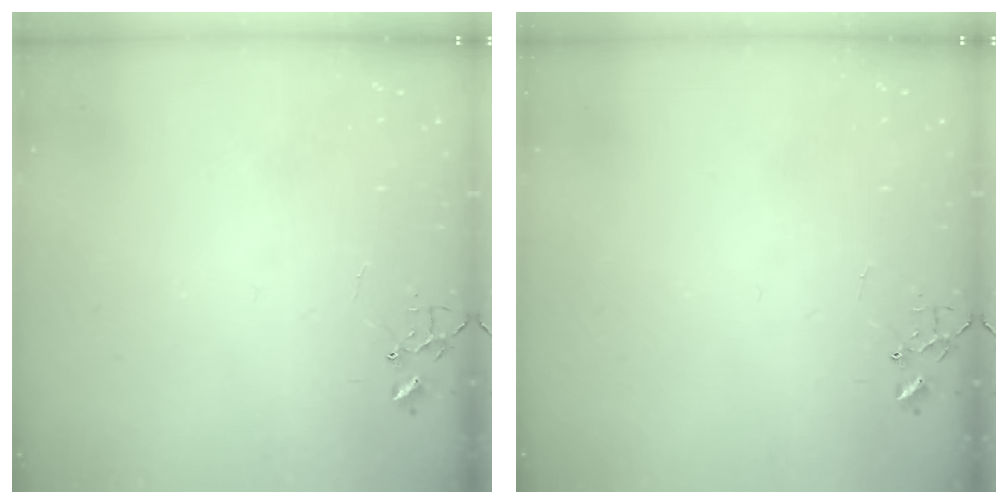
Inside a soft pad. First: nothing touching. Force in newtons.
{"total": 0.0}